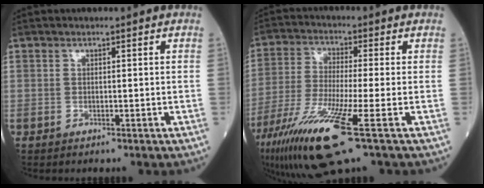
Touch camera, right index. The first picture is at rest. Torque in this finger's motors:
{"motor_torque": [0.41, -0.43, 0.33, 0.21]}